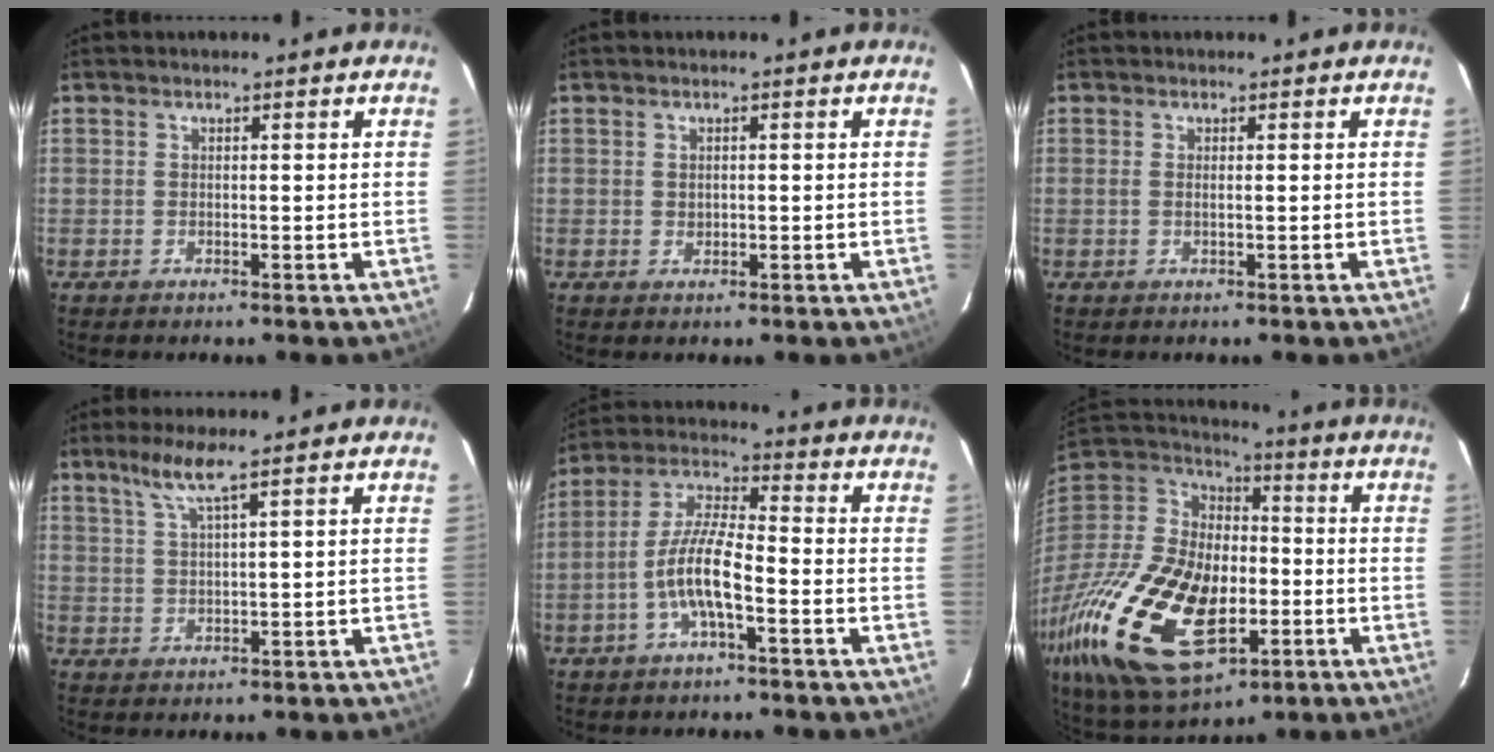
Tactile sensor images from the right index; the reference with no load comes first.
{"total": 1.1, "force": [-0.1, 1.0, 0.4], "torque": [-0.004, 0.002, 0.000]}
{"total": 0.6, "force": [-0.1, 0.0, 0.6], "torque": [-0.012, 0.001, -0.003]}
{"total": 4.4, "force": [3.1, -0.6, 3.1], "torque": [-0.063, -0.001, 0.061]}
{"total": 8.7, "force": [-3.7, 1.9, 7.7], "torque": [-0.167, 0.010, -0.072]}
{"total": 33.3, "force": [-11.6, 19.5, 24.4], "torque": [-0.535, -0.030, -0.182]}